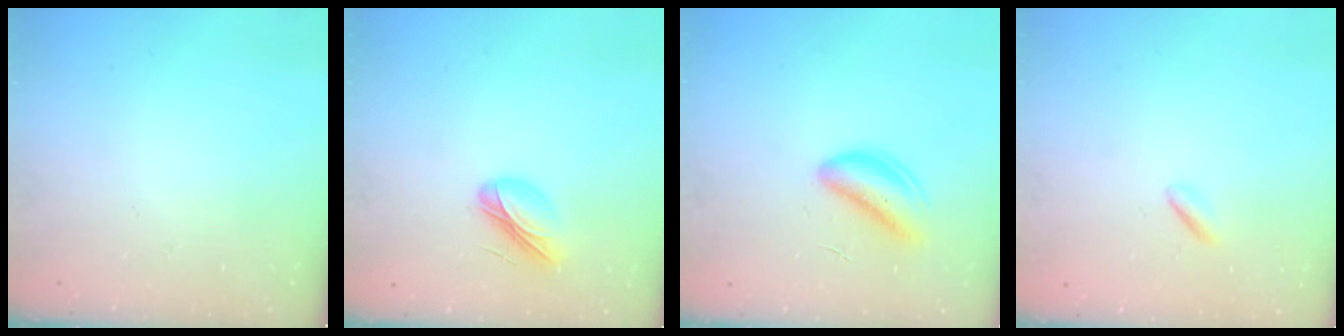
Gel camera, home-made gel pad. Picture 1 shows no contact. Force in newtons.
{"total": 8.5, "press": 8.2, "slide": 2.1}
{"total": 6.3, "press": 6.1, "slide": 1.6}
{"total": 0.0}